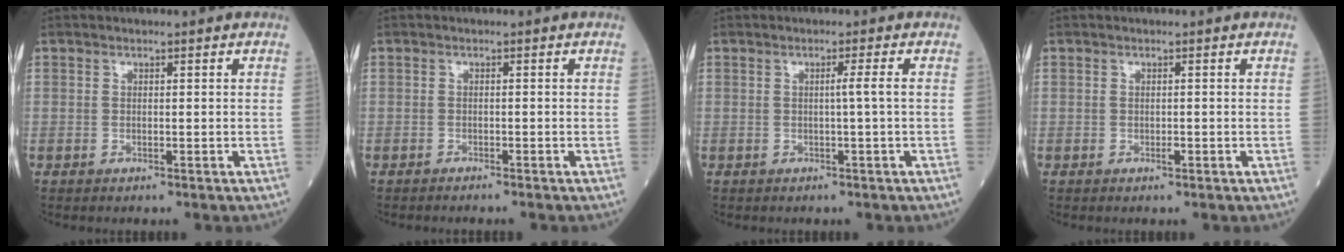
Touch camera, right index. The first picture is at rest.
{"total": 1.8, "force": [-1.6, -0.1, 0.7], "torque": [-0.010, 0.001, -0.020]}
{"total": 1.6, "force": [-0.1, -0.7, 1.5], "torque": [-0.021, 0.001, -0.001]}
{"total": 0.7, "force": [-0.3, 0.1, 0.6], "torque": [-0.014, -0.001, -0.003]}